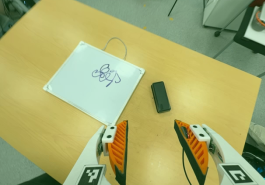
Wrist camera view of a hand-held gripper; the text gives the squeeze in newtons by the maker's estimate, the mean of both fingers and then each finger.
{"total": 0.0}